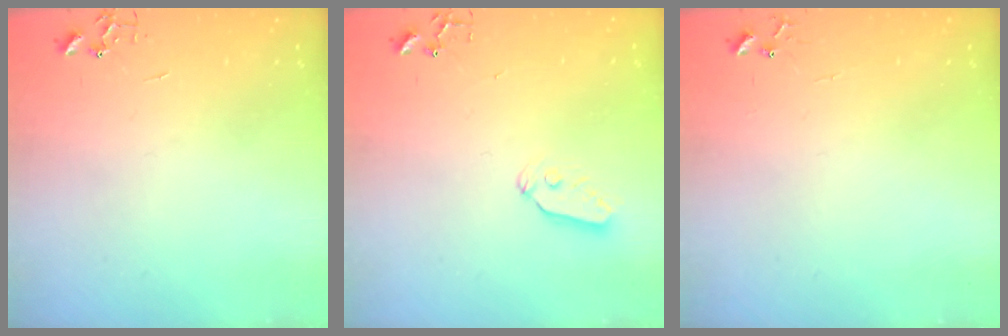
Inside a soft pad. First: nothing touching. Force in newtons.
{"total": 6.4, "press": 6.4, "slide": 0.3}
{"total": 5.6, "press": 5.6, "slide": 0.4}